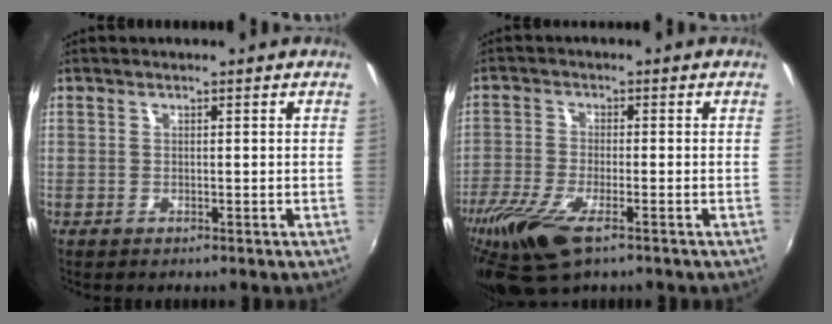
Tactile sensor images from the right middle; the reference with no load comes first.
{"total": 13.0, "force": [-8.2, 4.0, 9.3], "torque": [-0.213, -0.053, -0.156]}